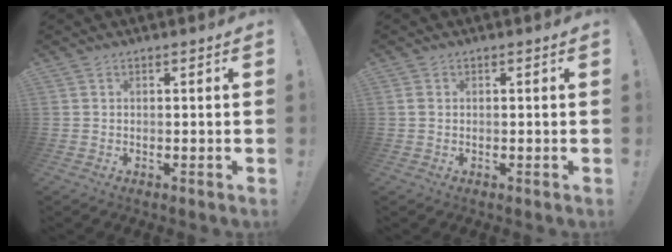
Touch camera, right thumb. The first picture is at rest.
{"total": 1.1, "force": [0.1, 0.8, 0.7], "torque": [-0.013, 0.003, 0.003]}